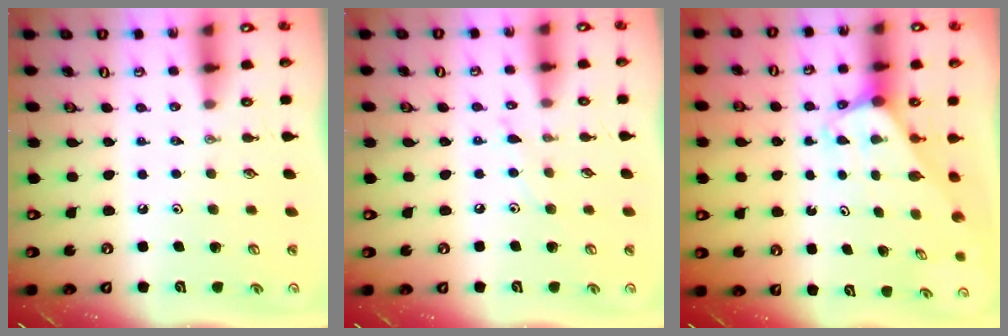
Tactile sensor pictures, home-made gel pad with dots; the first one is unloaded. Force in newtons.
{"total": 5.5, "press": 5.5, "slide": 0.4}
{"total": 1.8, "press": 1.8, "slide": 0.1}